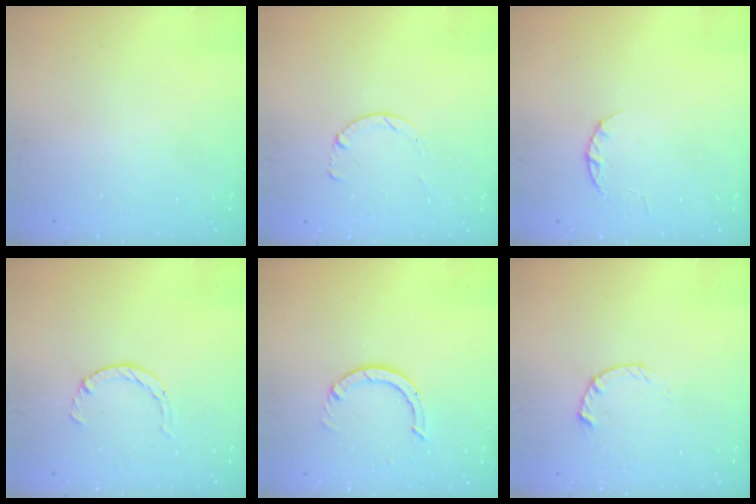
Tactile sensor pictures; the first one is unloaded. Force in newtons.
{"total": 0.0}
{"total": 2.4, "press": 2.3, "slide": 0.4}
{"total": 2.1, "press": 2.1, "slide": 0.3}
{"total": 3.6, "press": 3.6, "slide": 0.3}
{"total": 1.8, "press": 1.8, "slide": 0.3}